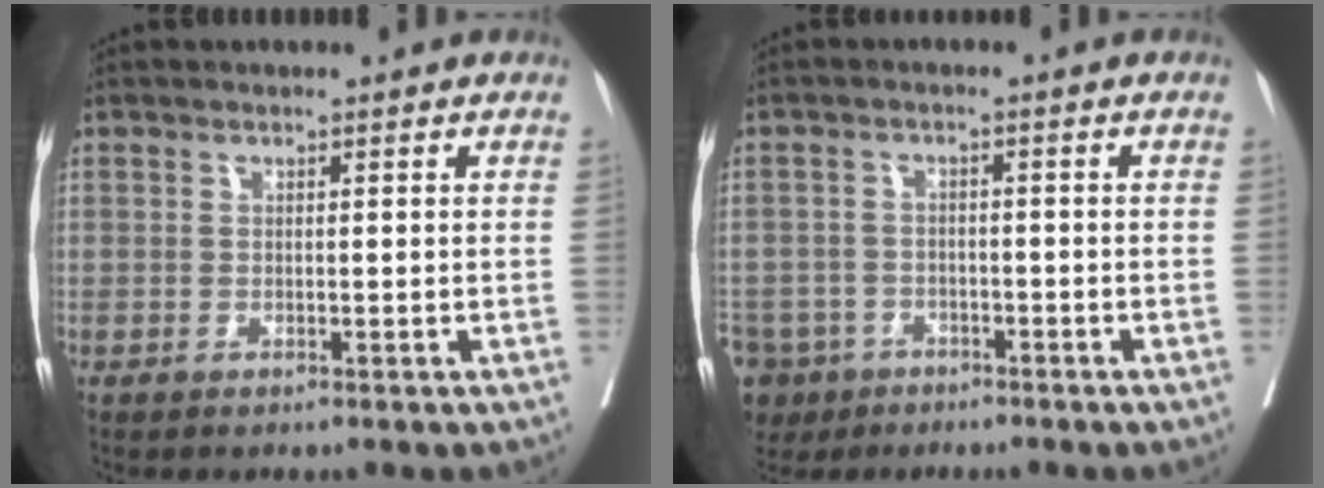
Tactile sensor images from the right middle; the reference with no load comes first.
{"total": 10.4, "force": [-6.4, 7.9, 2.5], "torque": [-0.084, -0.007, -0.102]}